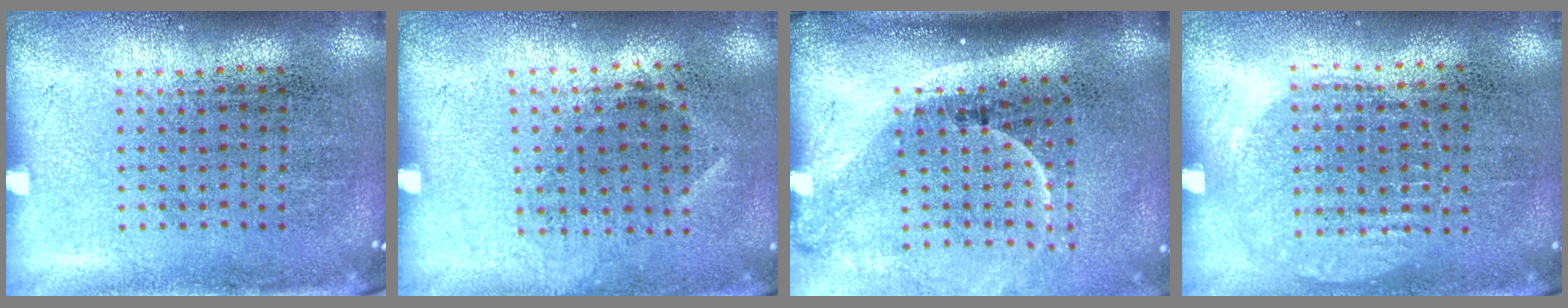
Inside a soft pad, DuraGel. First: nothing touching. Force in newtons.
{"total": 0.8, "press": 0.7, "slide": 0.5}
{"total": 2.2, "press": 1.5, "slide": 1.7}
{"total": 1.0, "press": 0.9, "slide": 0.4}